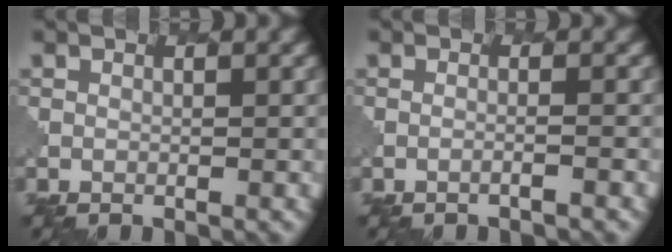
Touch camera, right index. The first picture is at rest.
{"total": 0.9, "force": [-0.5, 0.2, 0.7], "torque": [0.000, 0.001, -0.018]}